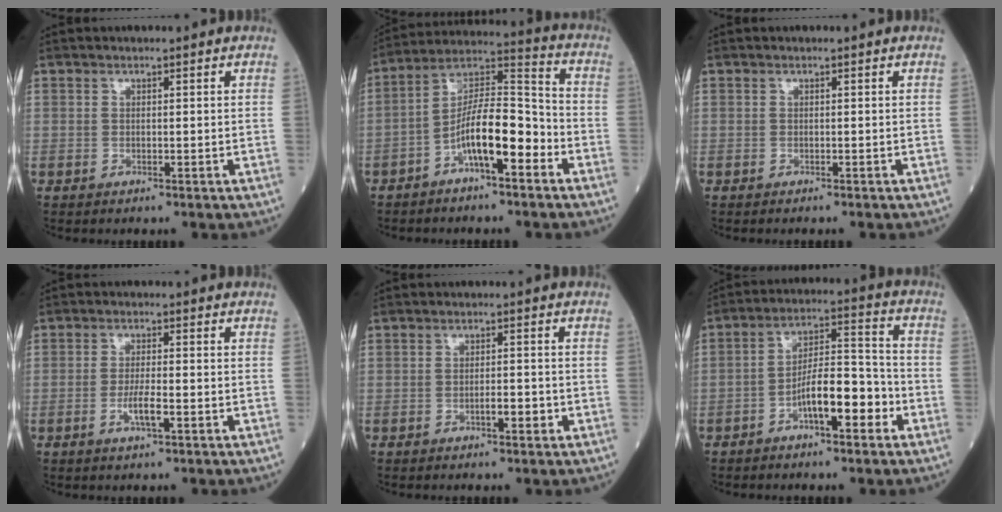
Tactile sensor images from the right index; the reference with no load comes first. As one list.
[{"total": 11.6, "force": [-5.0, 2.8, 10.1], "torque": [-0.186, 0.028, -0.089]}, {"total": 0.7, "force": [-0.6, 0.0, 0.4], "torque": [-0.004, -0.001, -0.005]}, {"total": 3.7, "force": [-1.4, 0.4, 3.4], "torque": [-0.065, -0.003, -0.026]}, {"total": 2.4, "force": [-1.1, 0.5, 2.1], "torque": [-0.032, 0.002, -0.018]}, {"total": 9.5, "force": [-4.2, 2.5, 8.1], "torque": [-0.142, 0.022, -0.072]}]